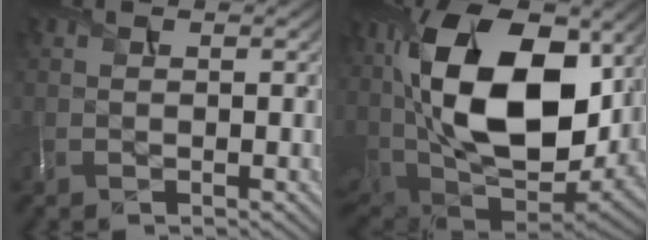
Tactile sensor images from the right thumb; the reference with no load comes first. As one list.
[{"total": 18.5, "force": [4.4, 11.0, 14.1], "torque": [-0.281, 0.000, 0.077]}]